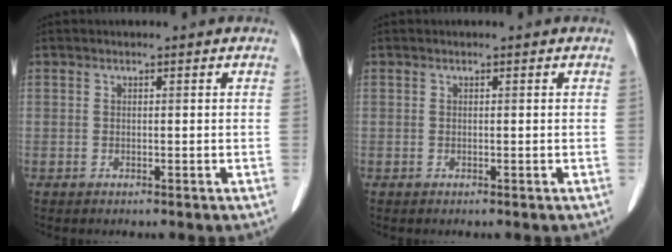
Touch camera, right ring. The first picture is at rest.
{"total": 0.0}